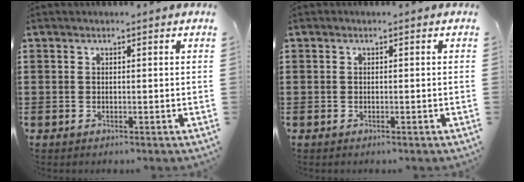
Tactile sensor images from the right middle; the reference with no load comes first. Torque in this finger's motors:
{"motor_torque": [0.01, 0.01, 0.00, 0.00]}